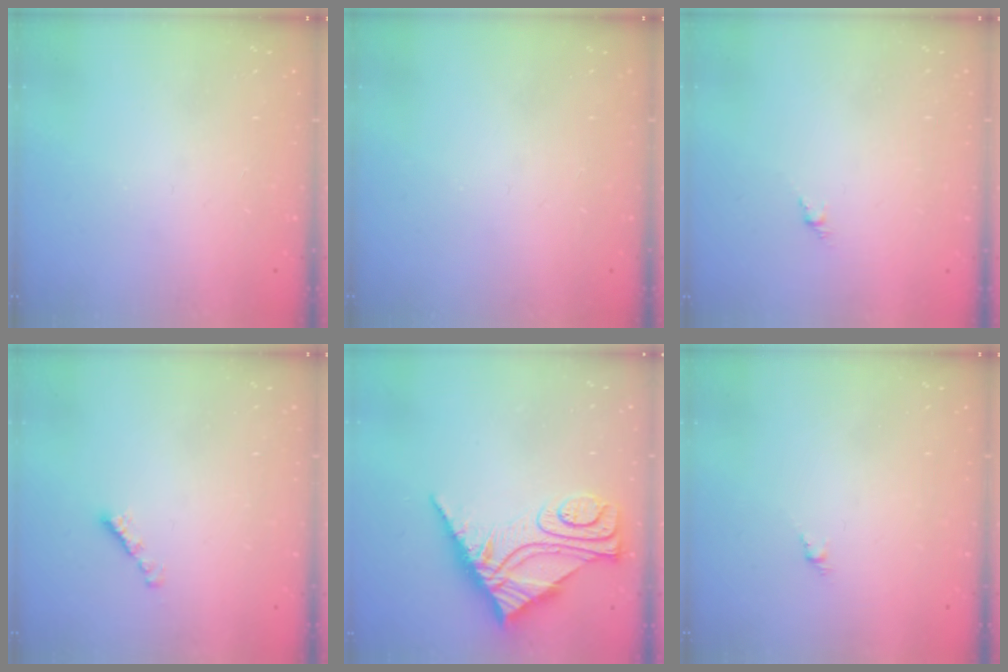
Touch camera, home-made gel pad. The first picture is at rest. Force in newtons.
{"total": 0.0}
{"total": 1.5, "press": 1.4, "slide": 0.6}
{"total": 2.1, "press": 2.0, "slide": 0.7}
{"total": 11.3, "press": 11.2, "slide": 1.1}
{"total": 1.6, "press": 1.5, "slide": 0.5}